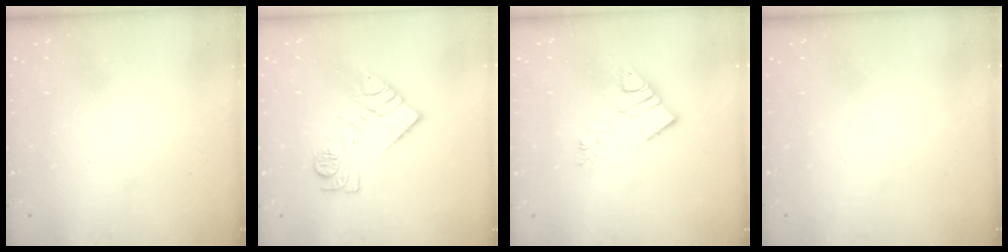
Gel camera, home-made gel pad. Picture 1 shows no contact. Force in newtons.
{"total": 12.2, "press": 12.1, "slide": 0.7}
{"total": 9.1, "press": 9.1, "slide": 0.5}
{"total": 0.0}